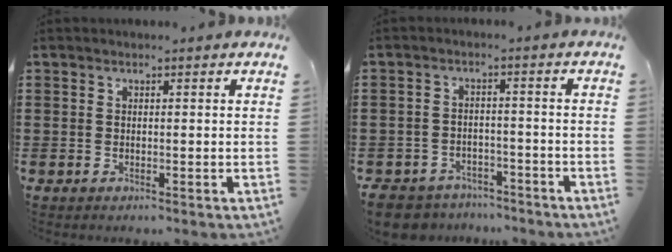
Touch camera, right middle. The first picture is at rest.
{"total": 4.9, "force": [-4.8, 1.2, 0.1], "torque": [-0.016, 0.006, -0.100]}